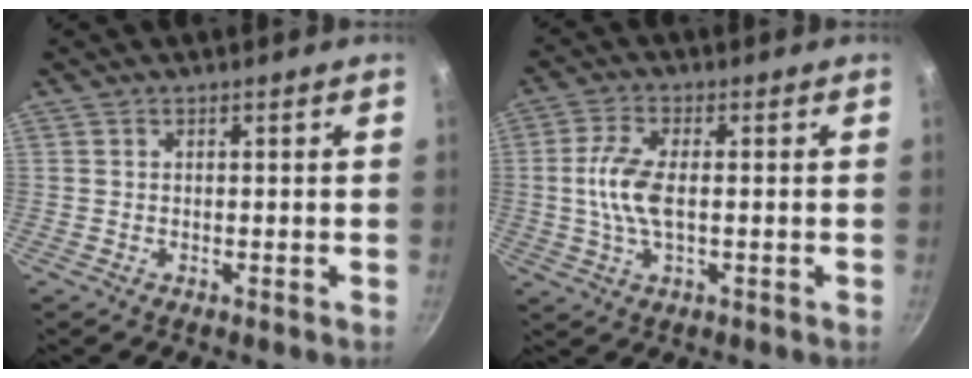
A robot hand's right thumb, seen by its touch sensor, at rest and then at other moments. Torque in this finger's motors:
{"motor_torque": [1.36, 1.08, 0.96, -0.92, 0.15]}